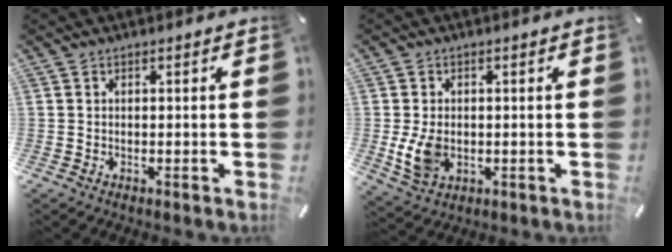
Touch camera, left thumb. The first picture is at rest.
{"total": 7.0, "force": [-0.8, 5.3, 4.5], "torque": [-0.100, -0.001, -0.015]}